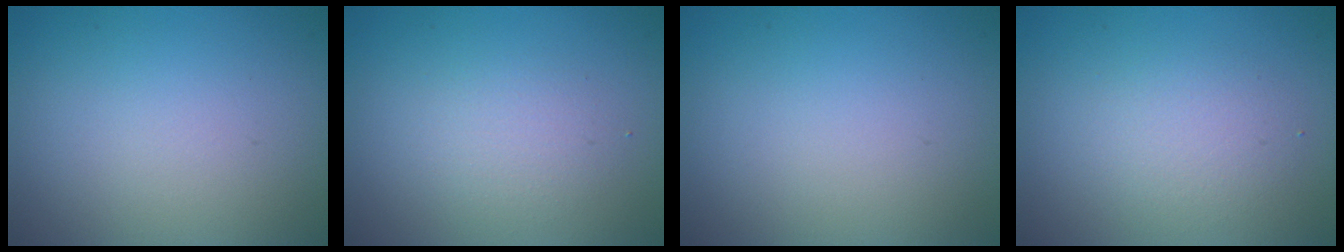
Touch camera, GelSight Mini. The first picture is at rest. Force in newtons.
{"total": 1.9, "press": 1.9, "slide": 0.2}
{"total": 0.0}
{"total": 2.4, "press": 2.4, "slide": 0.4}